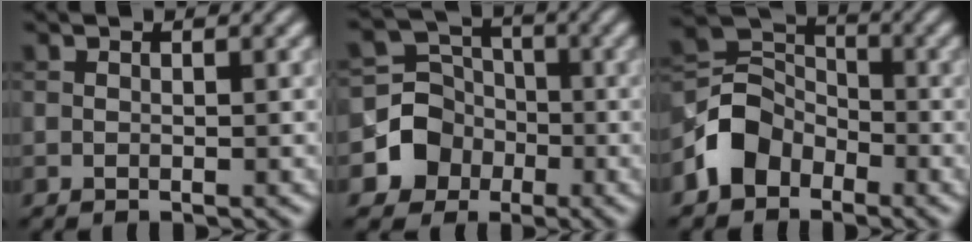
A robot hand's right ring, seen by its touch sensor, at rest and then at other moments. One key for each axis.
{"total": 4.9, "fx": -1.7, "fy": 4.4, "fz": 1.1, "tx": -0.008, "ty": 0.004, "tz": -0.042}
{"total": 4.7, "fx": -2.6, "fy": 3.6, "fz": 1.6, "tx": -0.024, "ty": 0.008, "tz": -0.062}